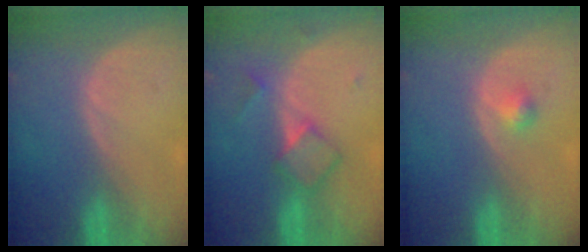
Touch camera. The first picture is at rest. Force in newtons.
{"total": 4.8, "press": 4.6, "slide": 1.4}
{"total": 1.5, "press": 1.5, "slide": 0.3}